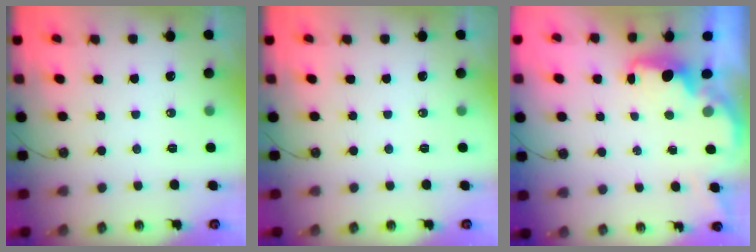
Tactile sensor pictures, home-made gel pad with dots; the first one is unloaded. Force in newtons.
{"total": 0.0}
{"total": 1.8, "press": 1.7, "slide": 0.7}